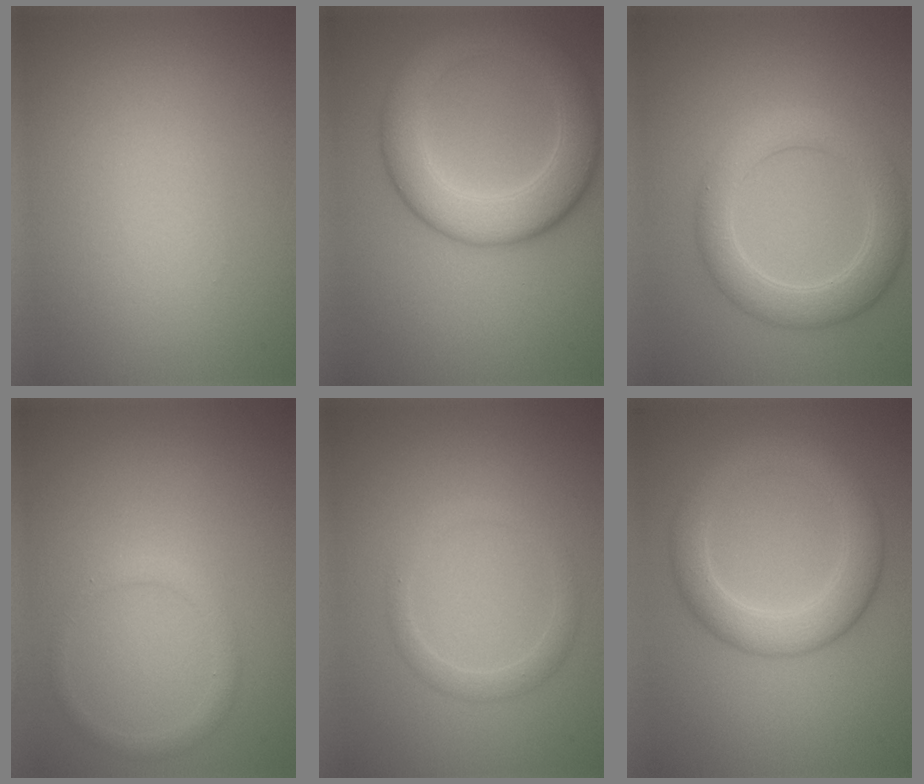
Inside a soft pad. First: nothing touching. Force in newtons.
{"total": 7.0, "press": 6.9, "slide": 0.4}
{"total": 4.8, "press": 4.8, "slide": 0.1}
{"total": 1.4, "press": 1.4, "slide": 0.1}
{"total": 1.6, "press": 1.6, "slide": 0.1}
{"total": 4.9, "press": 4.9, "slide": 0.0}